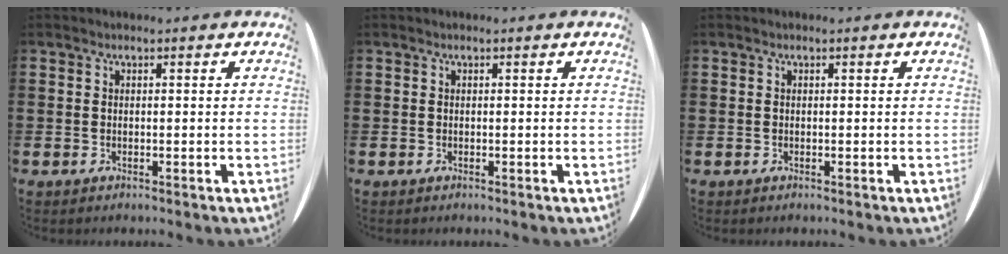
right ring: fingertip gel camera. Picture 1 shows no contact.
{"total": 0.0}
{"total": 0.0}